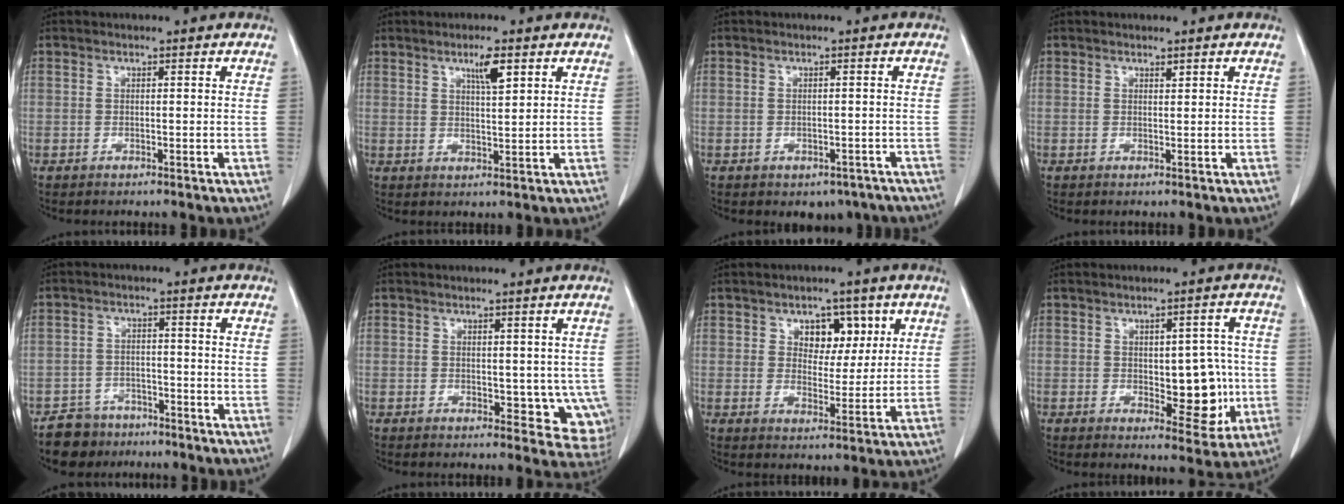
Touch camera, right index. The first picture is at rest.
{"total": 4.2, "force": [2.4, 0.5, 3.4], "torque": [-0.058, -0.003, 0.041]}
{"total": 4.3, "force": [-3.1, 2.7, 1.3], "torque": [-0.002, 0.011, -0.033]}
{"total": 0.7, "force": [0.6, 0.0, 0.3], "torque": [-0.006, -0.005, 0.010]}
{"total": 5.3, "force": [-3.9, 3.6, -0.2], "torque": [0.008, 0.011, -0.065]}
{"total": 6.9, "force": [0.1, 4.2, 5.4], "torque": [-0.034, -0.006, 0.009]}
{"total": 6.4, "force": [3.0, 4.1, 3.9], "torque": [-0.048, 0.009, 0.048]}
{"total": 8.7, "force": [-0.7, 4.0, 7.7], "torque": [-0.084, 0.005, 0.004]}